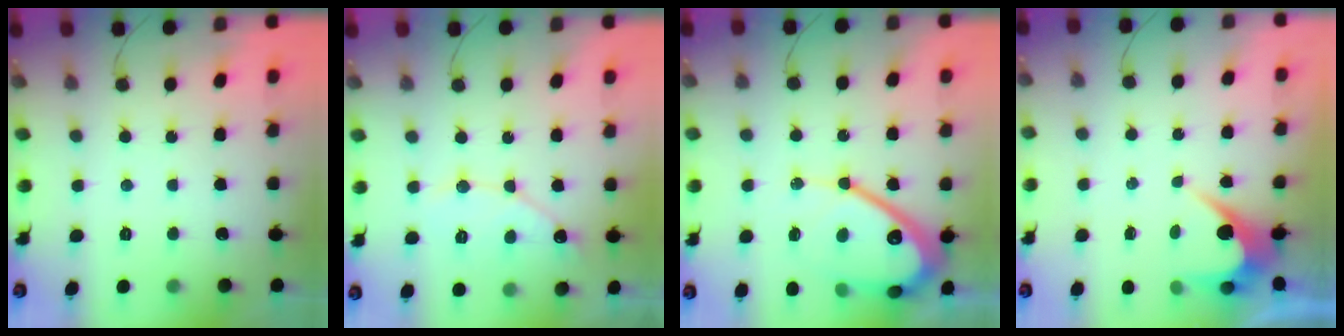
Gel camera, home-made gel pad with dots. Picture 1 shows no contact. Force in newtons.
{"total": 8.5, "press": 8.5, "slide": 0.7}
{"total": 16.0, "press": 16.0, "slide": 1.4}
{"total": 5.2, "press": 5.1, "slide": 0.2}